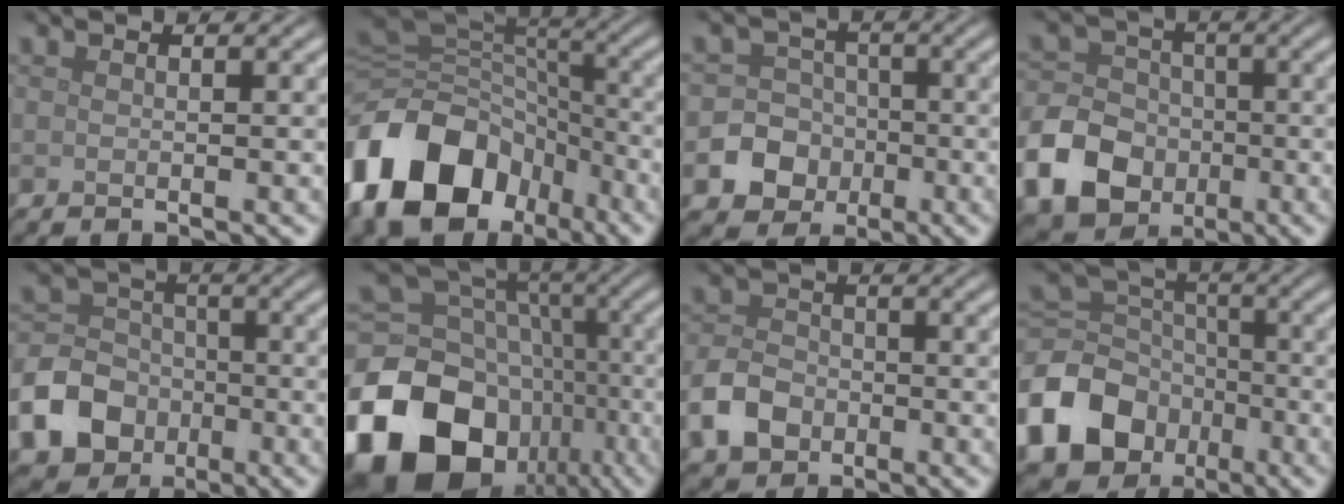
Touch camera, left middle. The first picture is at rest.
{"total": 15.5, "force": [-7.4, 11.1, 7.9], "torque": [-0.193, -0.013, -0.132]}
{"total": 7.5, "force": [-2.6, 6.9, 1.6], "torque": [-0.016, -0.005, -0.074]}
{"total": 11.5, "force": [-4.7, 9.5, 4.5], "torque": [-0.092, -0.042, -0.112]}
{"total": 10.9, "force": [-4.6, 9.2, 3.5], "torque": [-0.076, -0.036, -0.104]}
{"total": 20.4, "force": [-7.9, 16.1, 9.8], "torque": [-0.233, -0.035, -0.128]}
{"total": 4.2, "force": [-1.8, 3.1, 2.1], "torque": [-0.045, -0.001, -0.041]}
{"total": 14.4, "force": [-6.7, 11.3, 5.9], "torque": [-0.165, -0.028, -0.132]}